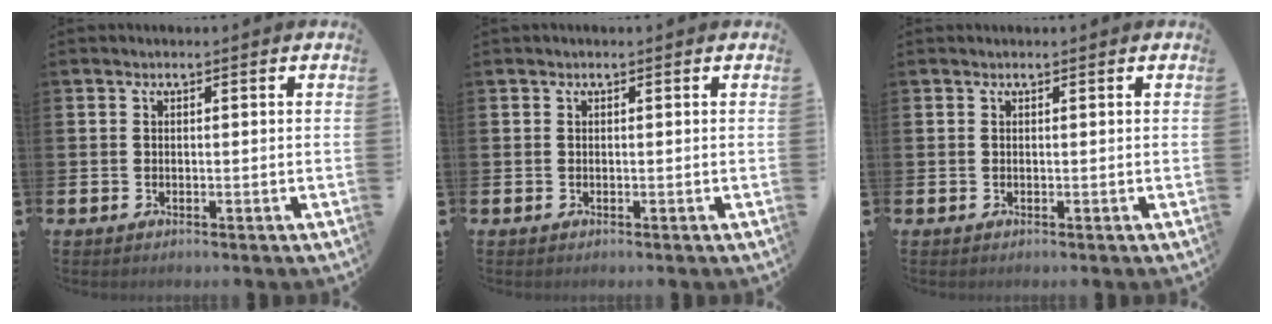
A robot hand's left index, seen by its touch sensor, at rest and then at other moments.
{"total": 0.0}
{"total": 0.0}